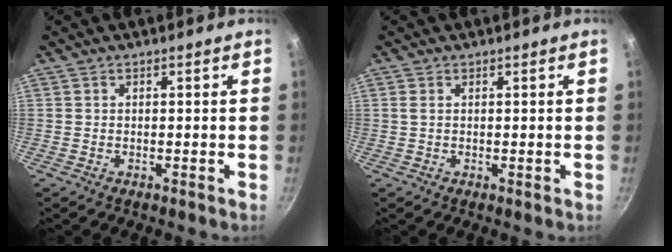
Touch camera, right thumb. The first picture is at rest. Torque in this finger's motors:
{"motor_torque": [-0.37, -0.47, 0.41, -0.06, 0.04]}